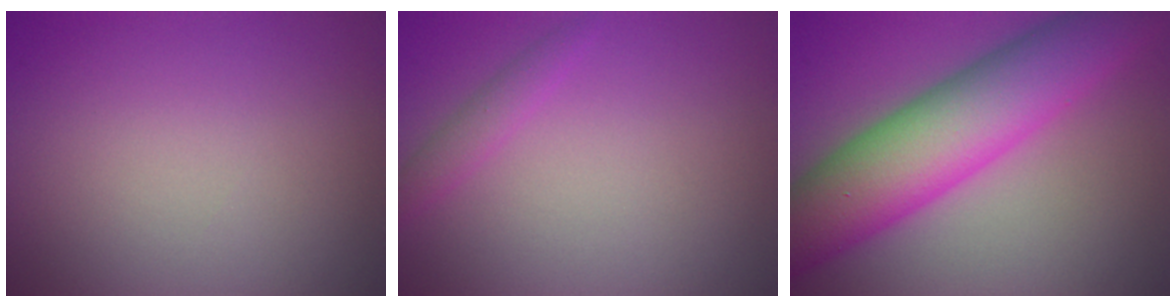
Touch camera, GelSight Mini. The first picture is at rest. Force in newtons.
{"total": 1.3, "press": 1.3, "slide": 0.1}
{"total": 8.5, "press": 8.5, "slide": 0.6}